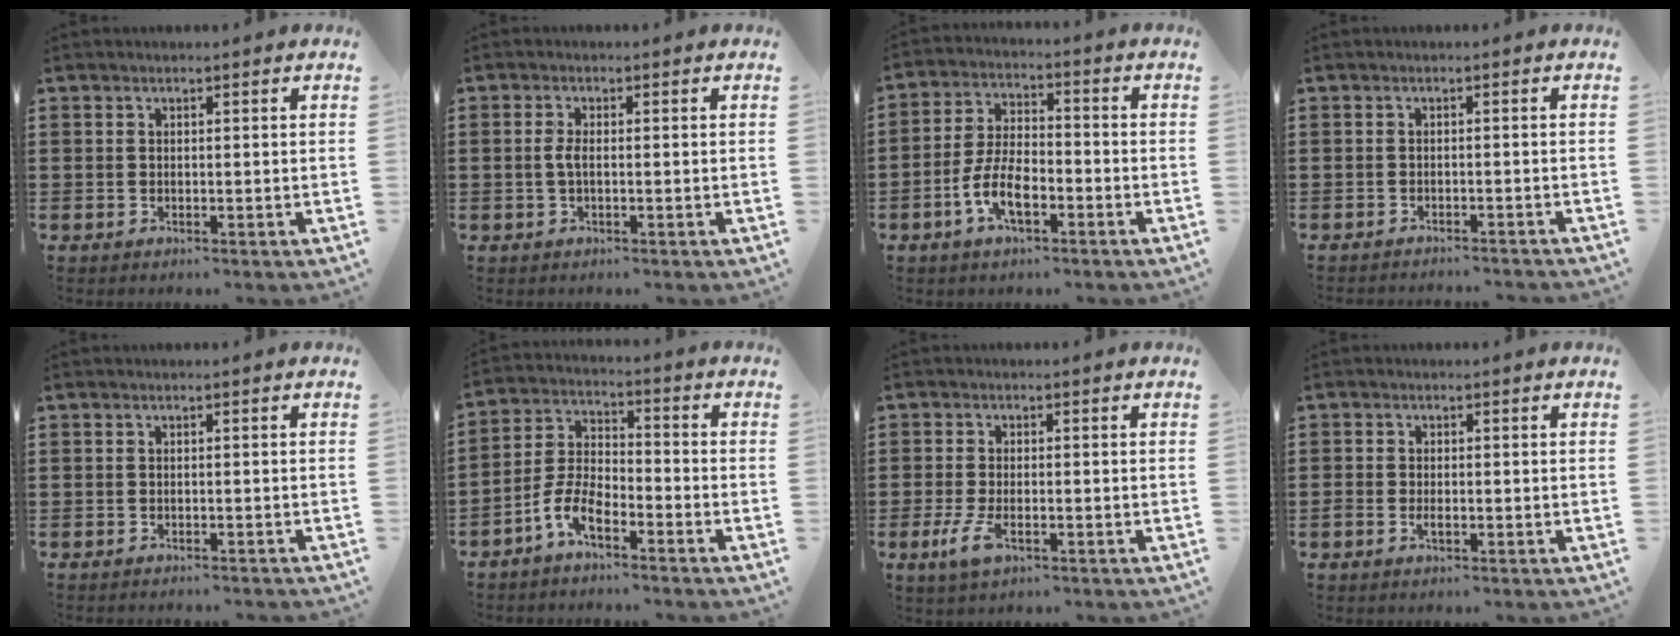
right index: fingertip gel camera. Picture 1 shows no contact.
{"total": 2.0, "force": [-0.3, 0.5, 1.9], "torque": [-0.050, -0.005, -0.011]}
{"total": 7.6, "force": [-3.4, 3.2, 6.0], "torque": [-0.141, -0.004, -0.069]}
{"total": 1.3, "force": [-1.3, -0.1, 0.0], "torque": [-0.004, 0.004, -0.027]}
{"total": 0.7, "force": [-0.6, 0.0, 0.0], "torque": [-0.003, 0.000, -0.013]}
{"total": 6.3, "force": [-4.2, 2.2, 4.1], "torque": [-0.113, -0.003, -0.091]}
{"total": 3.9, "force": [-1.7, 1.4, 3.2], "torque": [-0.083, -0.010, -0.037]}
{"total": 1.5, "force": [-0.7, 0.7, 1.1], "torque": [-0.021, -0.001, -0.012]}